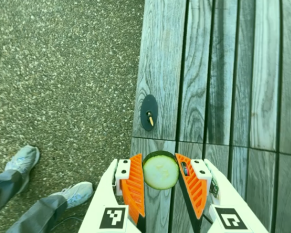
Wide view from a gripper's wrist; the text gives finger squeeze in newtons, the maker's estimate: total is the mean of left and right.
{"total": 10.7, "left": 10.6, "right": 10.9}